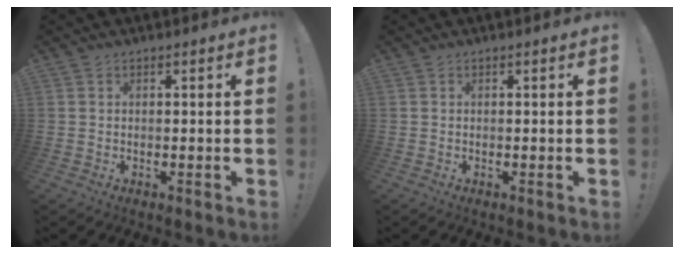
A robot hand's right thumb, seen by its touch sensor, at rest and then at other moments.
{"total": 0.0}